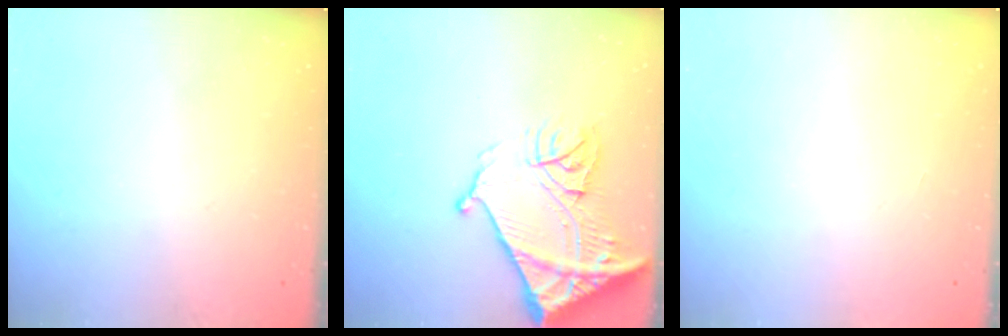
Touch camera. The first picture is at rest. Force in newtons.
{"total": 19.3, "press": 19.2, "slide": 2.2}
{"total": 1.5, "press": 1.5, "slide": 0.1}